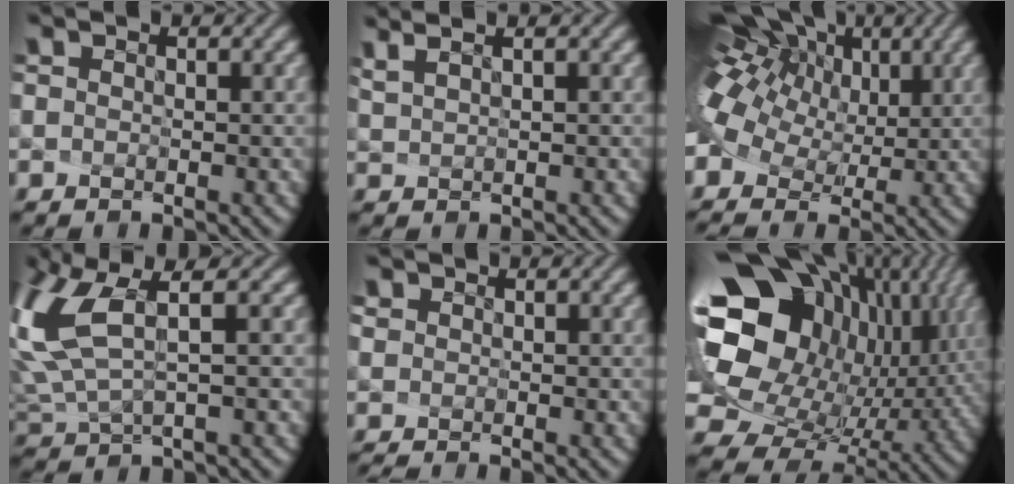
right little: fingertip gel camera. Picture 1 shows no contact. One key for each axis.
{"total": 1.1, "fx": 0.8, "fy": -0.8, "fz": 0.1, "tx": -0.014, "ty": -0.006, "tz": 0.043}
{"total": 13.3, "fx": 4.9, "fy": 8.1, "fz": 9.4, "tx": -0.232, "ty": 0.032, "tz": 0.092}
{"total": 6.7, "fx": 2.2, "fy": 1.9, "fz": 6.1, "tx": -0.191, "ty": -0.003, "tz": 0.074}
{"total": 1.0, "fx": -0.2, "fy": 0.9, "fz": 0.5, "tx": -0.025, "ty": 0.004, "tz": 0.007}
{"total": 19.4, "fx": 4.7, "fy": 14.7, "fz": 11.9, "tx": -0.276, "ty": -0.020, "tz": 0.128}